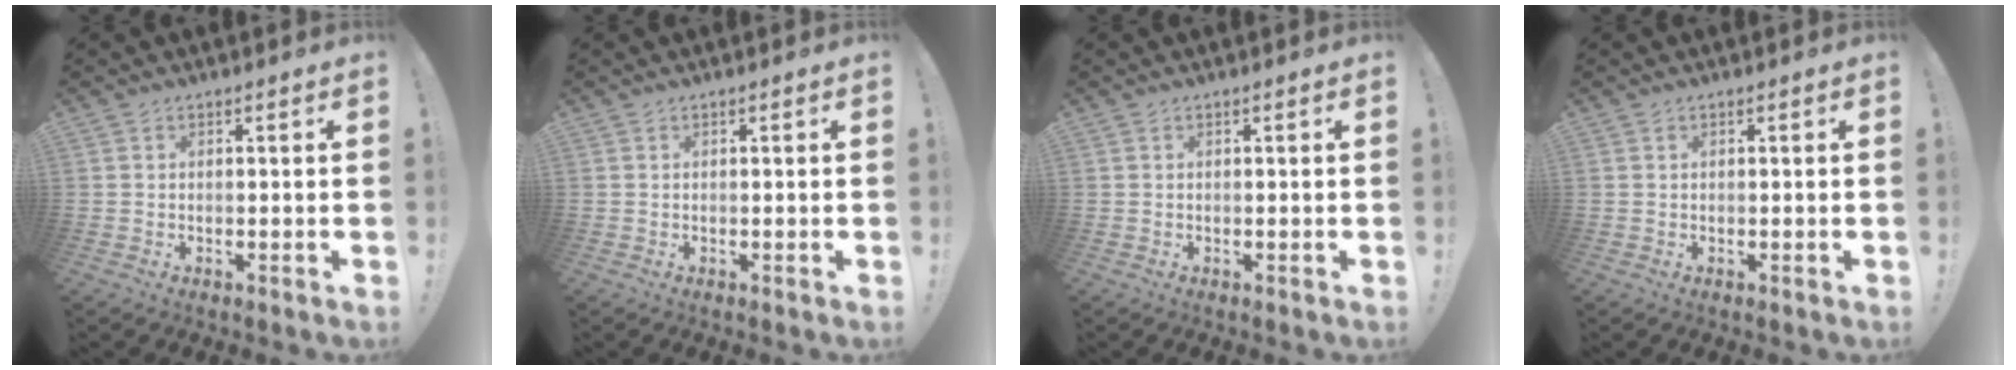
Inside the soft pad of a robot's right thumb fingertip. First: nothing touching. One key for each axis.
{"total": 0.0}
{"total": 0.0}
{"total": 0.0}